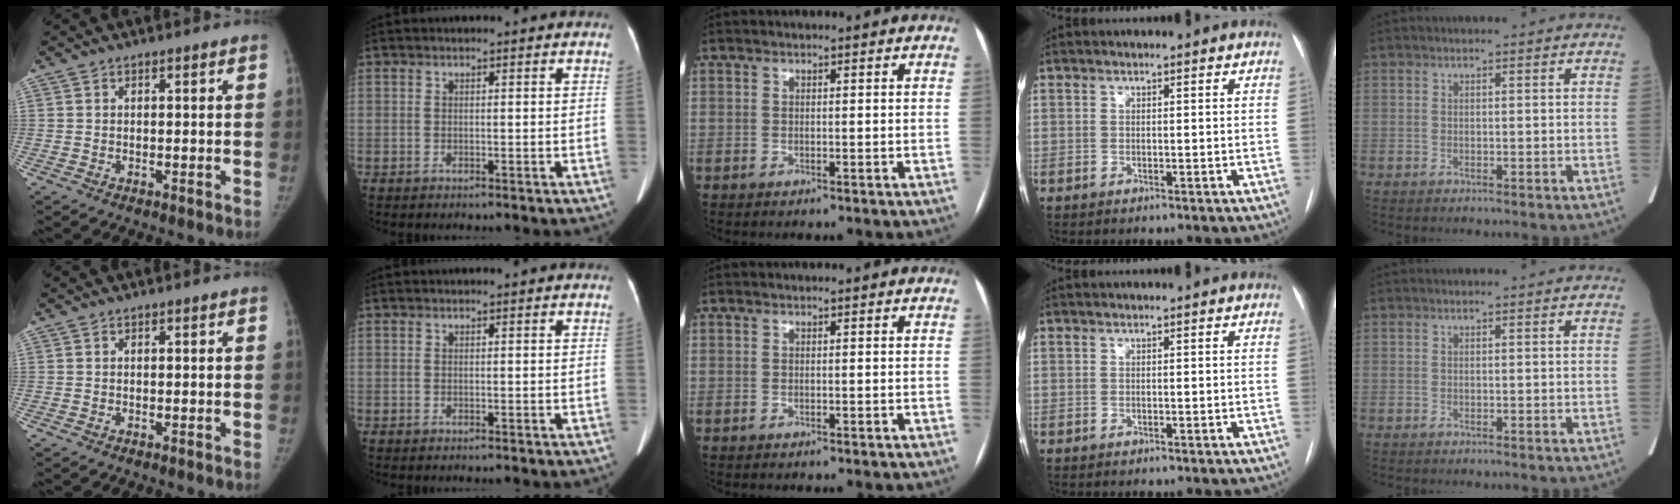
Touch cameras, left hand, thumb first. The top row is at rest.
{}